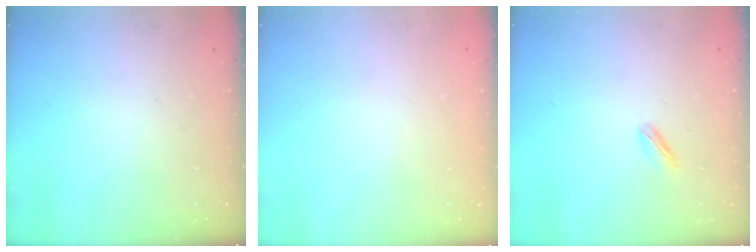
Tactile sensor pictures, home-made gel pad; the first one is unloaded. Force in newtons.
{"total": 2.0, "press": 2.0, "slide": 0.1}
{"total": 2.2, "press": 2.2, "slide": 0.5}